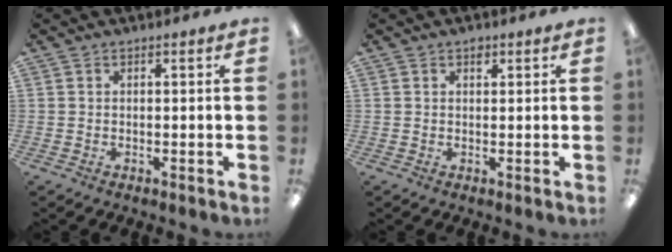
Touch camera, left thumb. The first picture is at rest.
{"total": 1.3, "force": [0.8, 0.8, 0.8], "torque": [-0.008, -0.002, 0.012]}